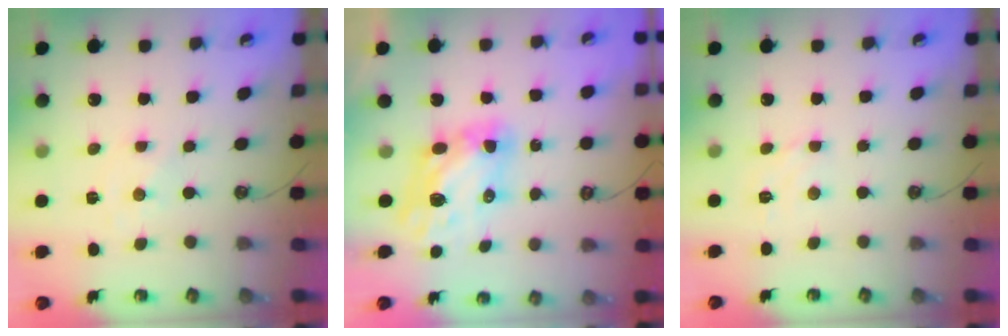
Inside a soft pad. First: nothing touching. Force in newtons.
{"total": 7.5, "press": 7.5, "slide": 0.5}
{"total": 2.4, "press": 2.4, "slide": 0.3}